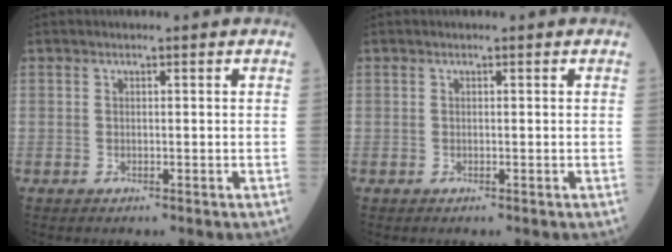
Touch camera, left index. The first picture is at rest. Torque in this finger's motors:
{"motor_torque": [0.00, 0.00, 0.00, 0.00]}